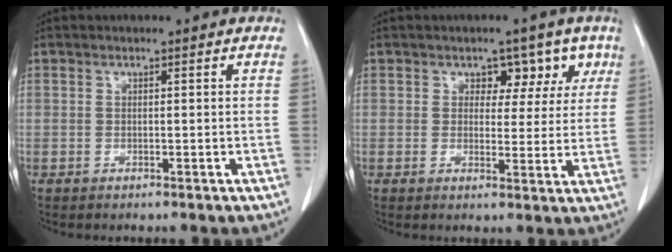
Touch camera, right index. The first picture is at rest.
{"total": 5.4, "force": [2.9, 3.9, 2.3], "torque": [-0.005, 0.012, 0.034]}